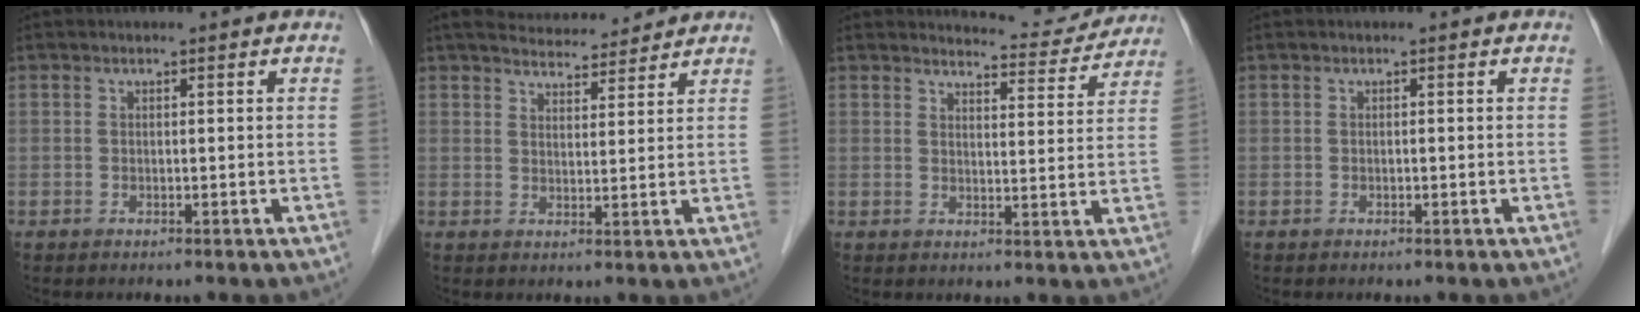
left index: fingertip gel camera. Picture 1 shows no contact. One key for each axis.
{"total": 7.6, "fx": 7.1, "fy": 1.5, "fz": 2.3, "tx": -0.038, "ty": 0.012, "tz": 0.102}
{"total": 6.5, "fx": 6.4, "fy": 0.8, "fz": -0.5, "tx": 0.009, "ty": -0.017, "tz": 0.069}
{"total": 0.9, "fx": -0.9, "fy": 0.0, "fz": 0.0, "tx": 0.000, "ty": -0.006, "tz": -0.017}